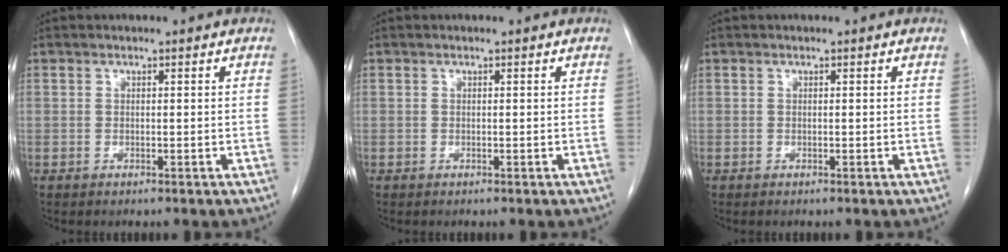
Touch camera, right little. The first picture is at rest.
{"total": 0.0}
{"total": 0.0}